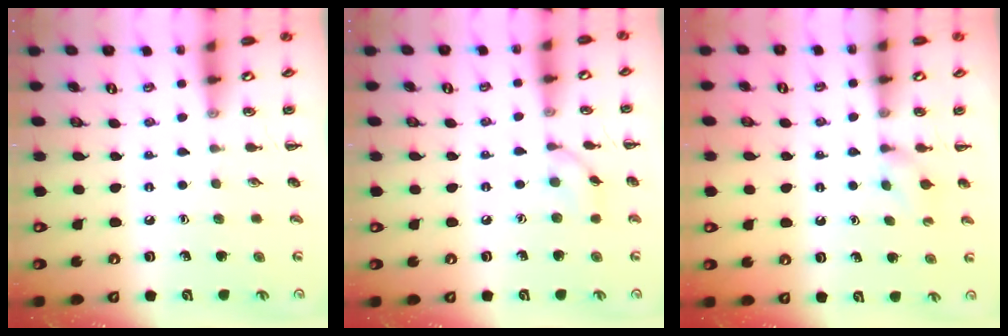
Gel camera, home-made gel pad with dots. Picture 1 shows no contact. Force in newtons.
{"total": 6.4, "press": 6.3, "slide": 0.5}
{"total": 2.9, "press": 2.7, "slide": 1.0}